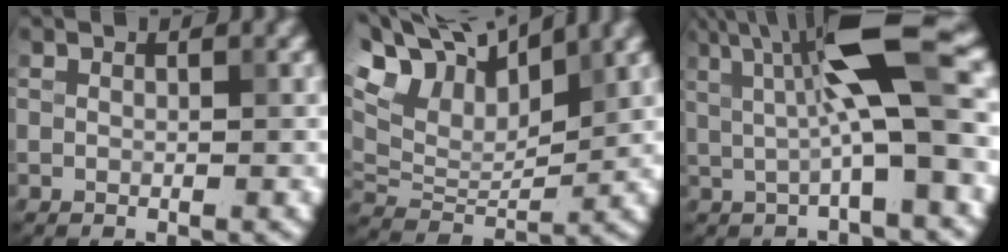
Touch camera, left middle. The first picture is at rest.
{"total": 9.3, "force": [6.0, 4.3, 5.7], "torque": [-0.125, 0.028, 0.106]}
{"total": 7.9, "force": [1.2, 1.5, 7.7], "torque": [-0.124, 0.007, 0.015]}